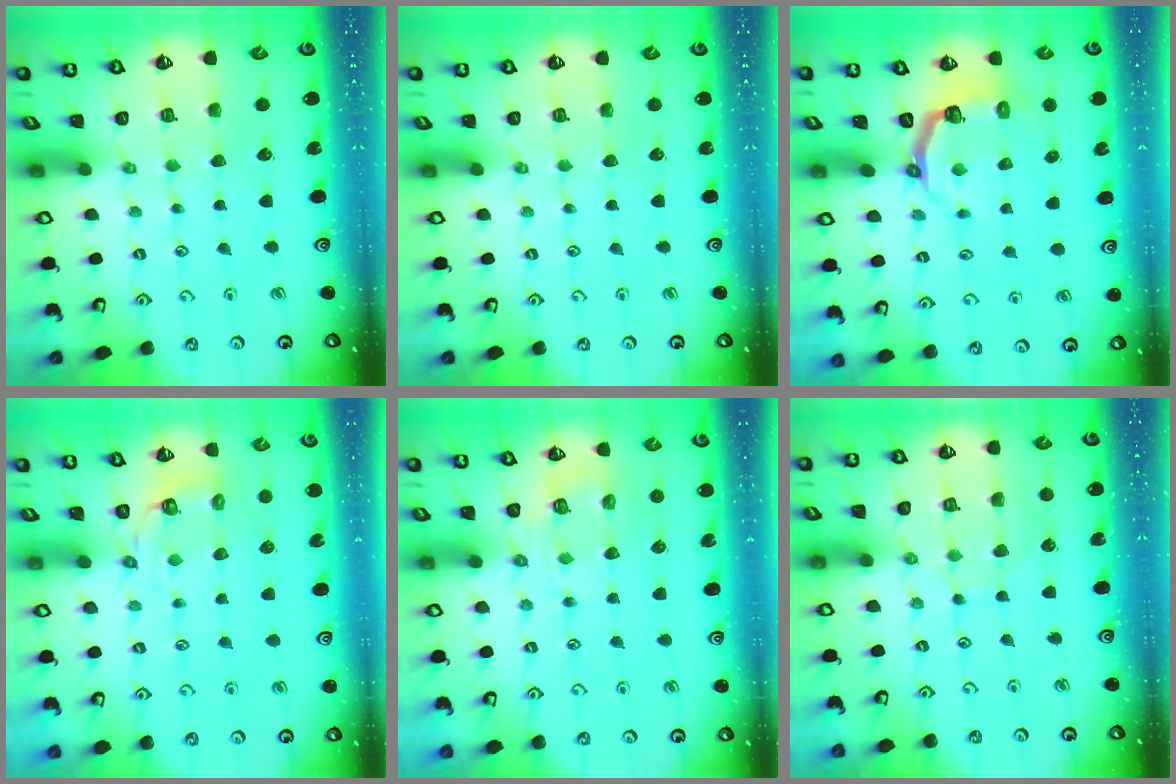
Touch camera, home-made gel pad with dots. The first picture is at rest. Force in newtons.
{"total": 0.0}
{"total": 4.5, "press": 3.0, "slide": 3.4}
{"total": 3.3, "press": 1.8, "slide": 2.7}
{"total": 7.7, "press": 7.6, "slide": 1.0}
{"total": 6.6, "press": 6.6, "slide": 0.4}